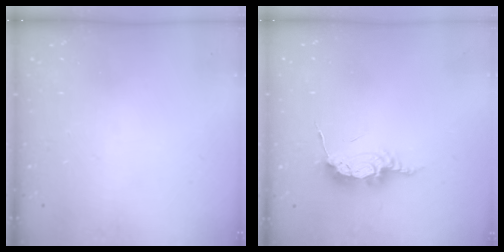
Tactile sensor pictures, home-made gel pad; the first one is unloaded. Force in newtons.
{"total": 8.5, "press": 8.4, "slide": 0.7}